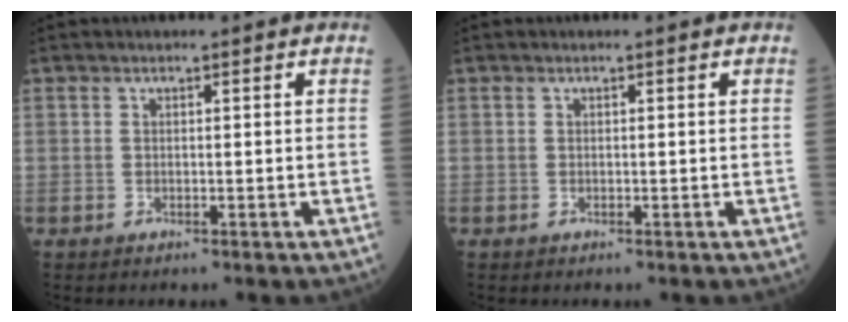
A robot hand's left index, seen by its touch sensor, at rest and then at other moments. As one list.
[{"total": 0.0}]